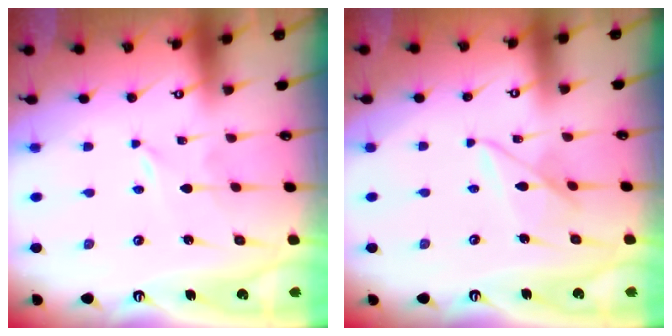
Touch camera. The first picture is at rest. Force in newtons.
{"total": 7.5, "press": 7.5, "slide": 0.4}